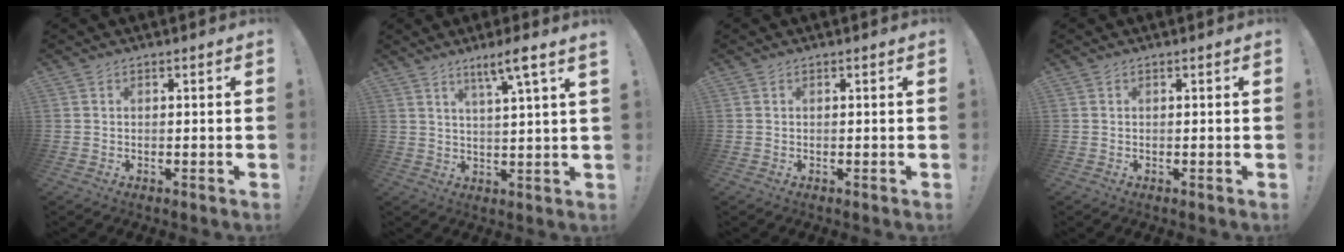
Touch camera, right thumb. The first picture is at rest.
{"total": 6.9, "force": [4.1, -1.2, 5.4], "torque": [-0.082, -0.021, 0.057]}
{"total": 0.0}
{"total": 0.0}